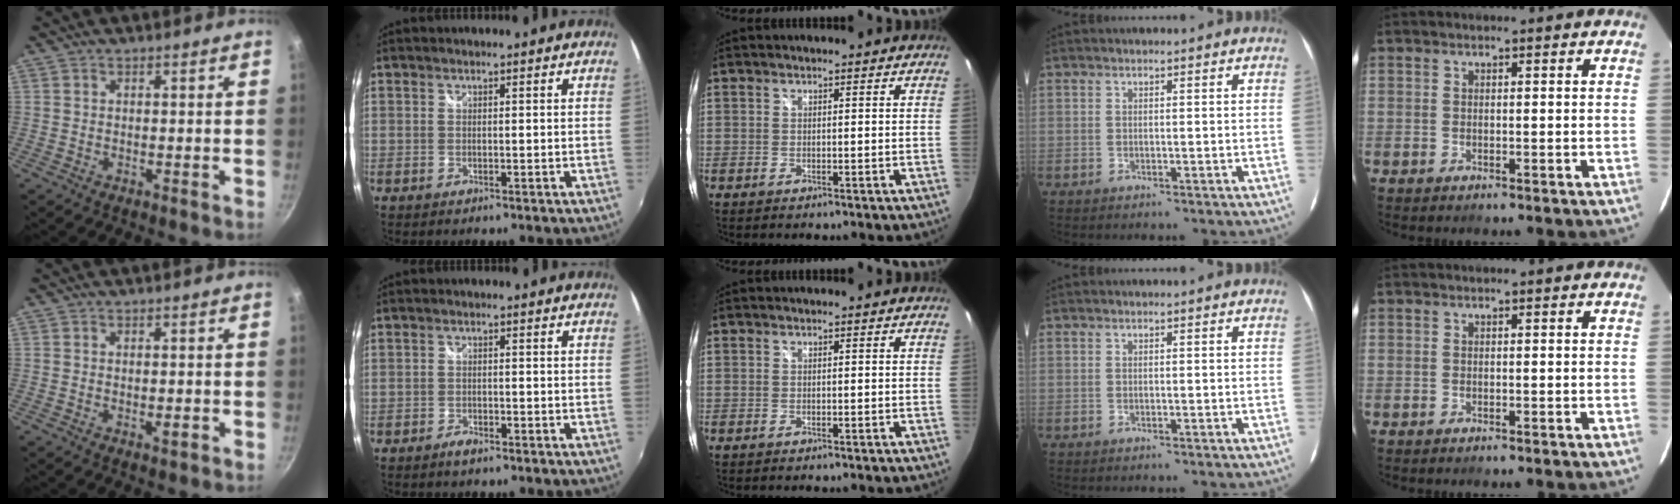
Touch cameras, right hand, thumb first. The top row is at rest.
{"thumb": {"total": 1.6, "force": [-0.4, 0.7, 1.4], "torque": [-0.022, -0.002, -0.007]}, "index": {"total": 2.1, "force": [-1.7, 0.8, 0.9], "torque": [-0.023, -0.003, -0.034]}}